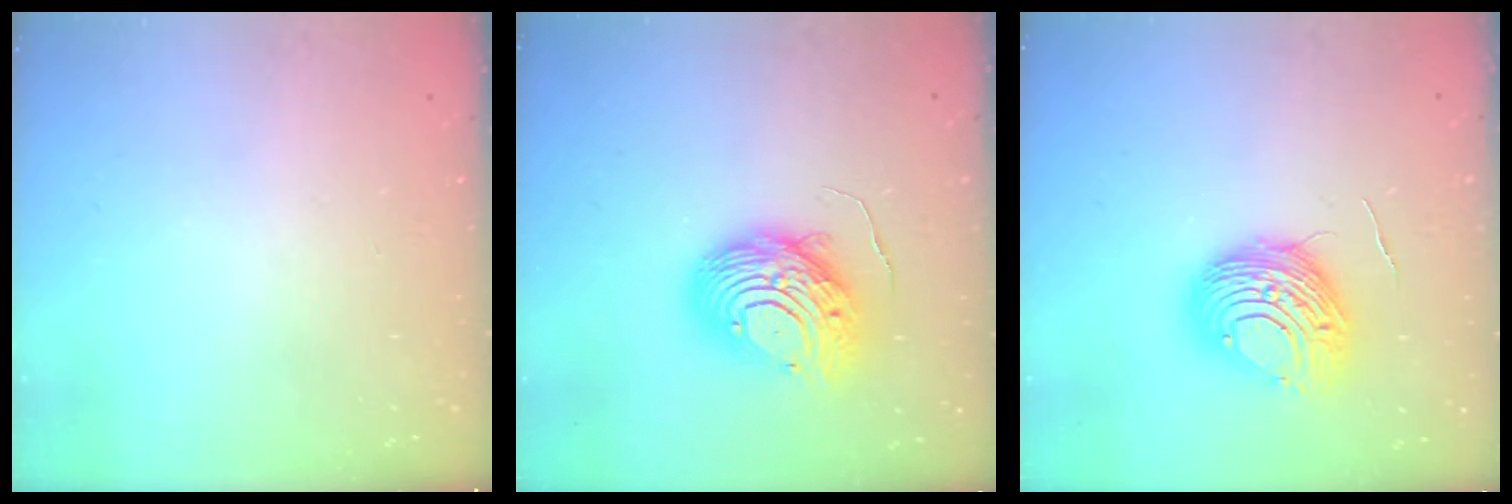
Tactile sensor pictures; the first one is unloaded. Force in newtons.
{"total": 12.8, "press": 12.7, "slide": 1.3}
{"total": 10.8, "press": 10.8, "slide": 1.1}